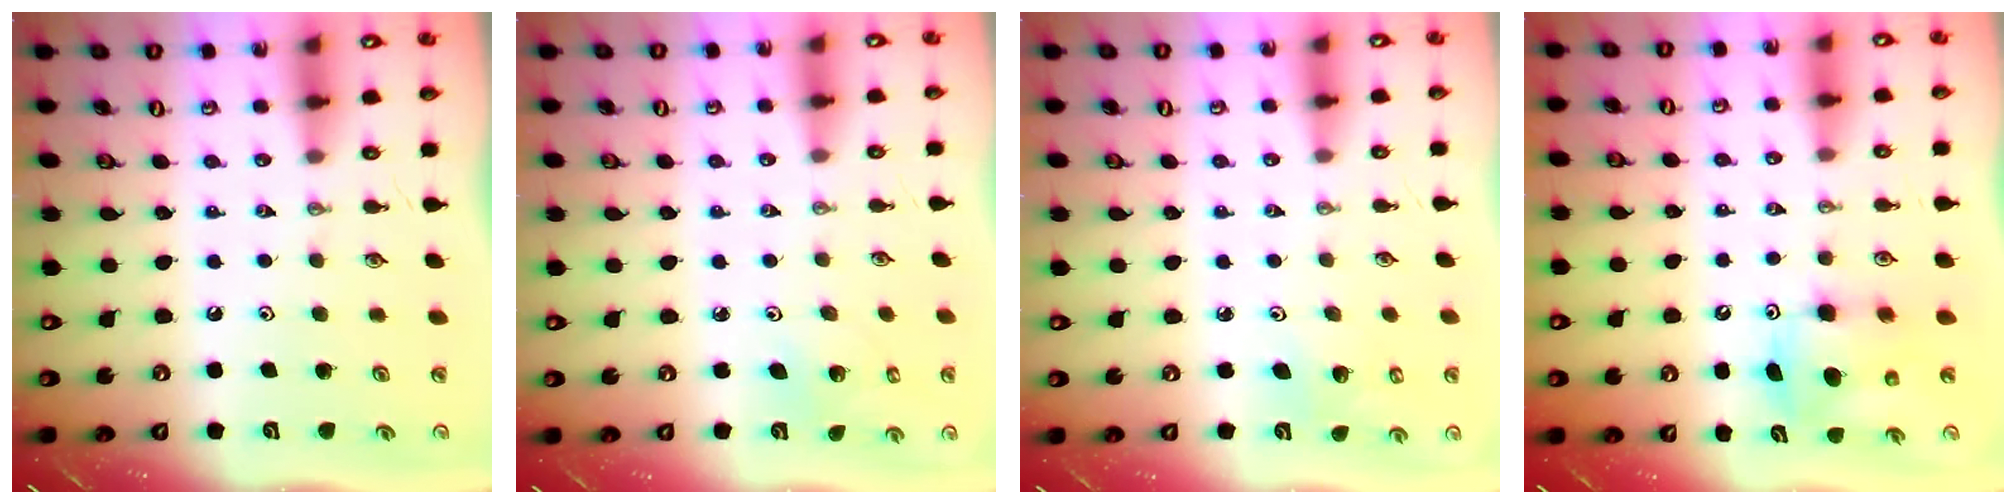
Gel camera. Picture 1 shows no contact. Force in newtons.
{"total": 2.1, "press": 2.1, "slide": 0.1}
{"total": 5.1, "press": 5.0, "slide": 1.0}
{"total": 9.2, "press": 9.2, "slide": 0.3}